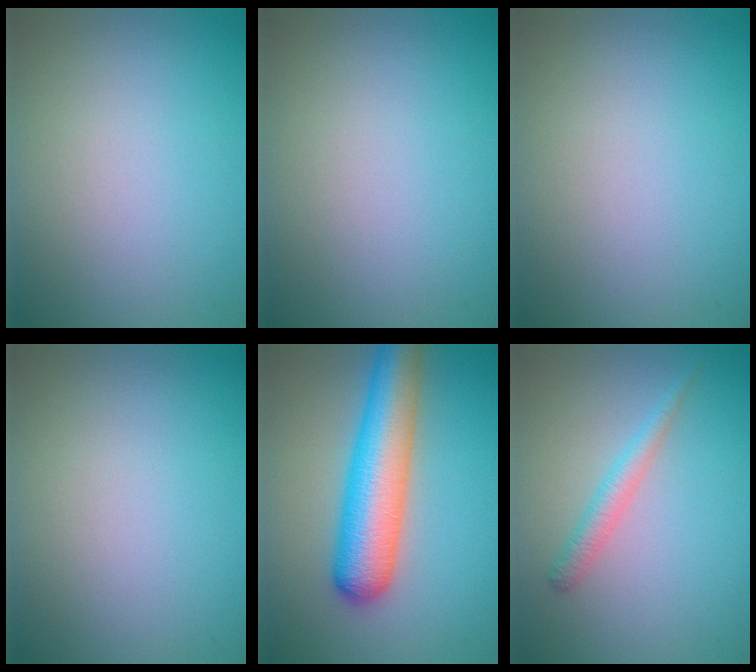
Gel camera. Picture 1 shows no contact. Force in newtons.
{"total": 0.0}
{"total": 0.0}
{"total": 0.0}
{"total": 7.9, "press": 7.8, "slide": 0.4}
{"total": 1.7, "press": 1.7, "slide": 0.1}